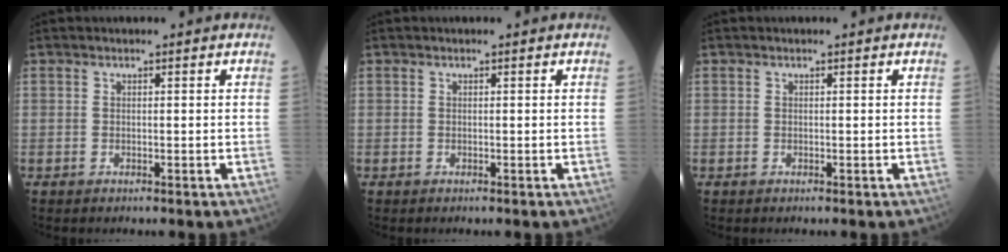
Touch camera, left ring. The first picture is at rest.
{"total": 0.0}
{"total": 0.0}